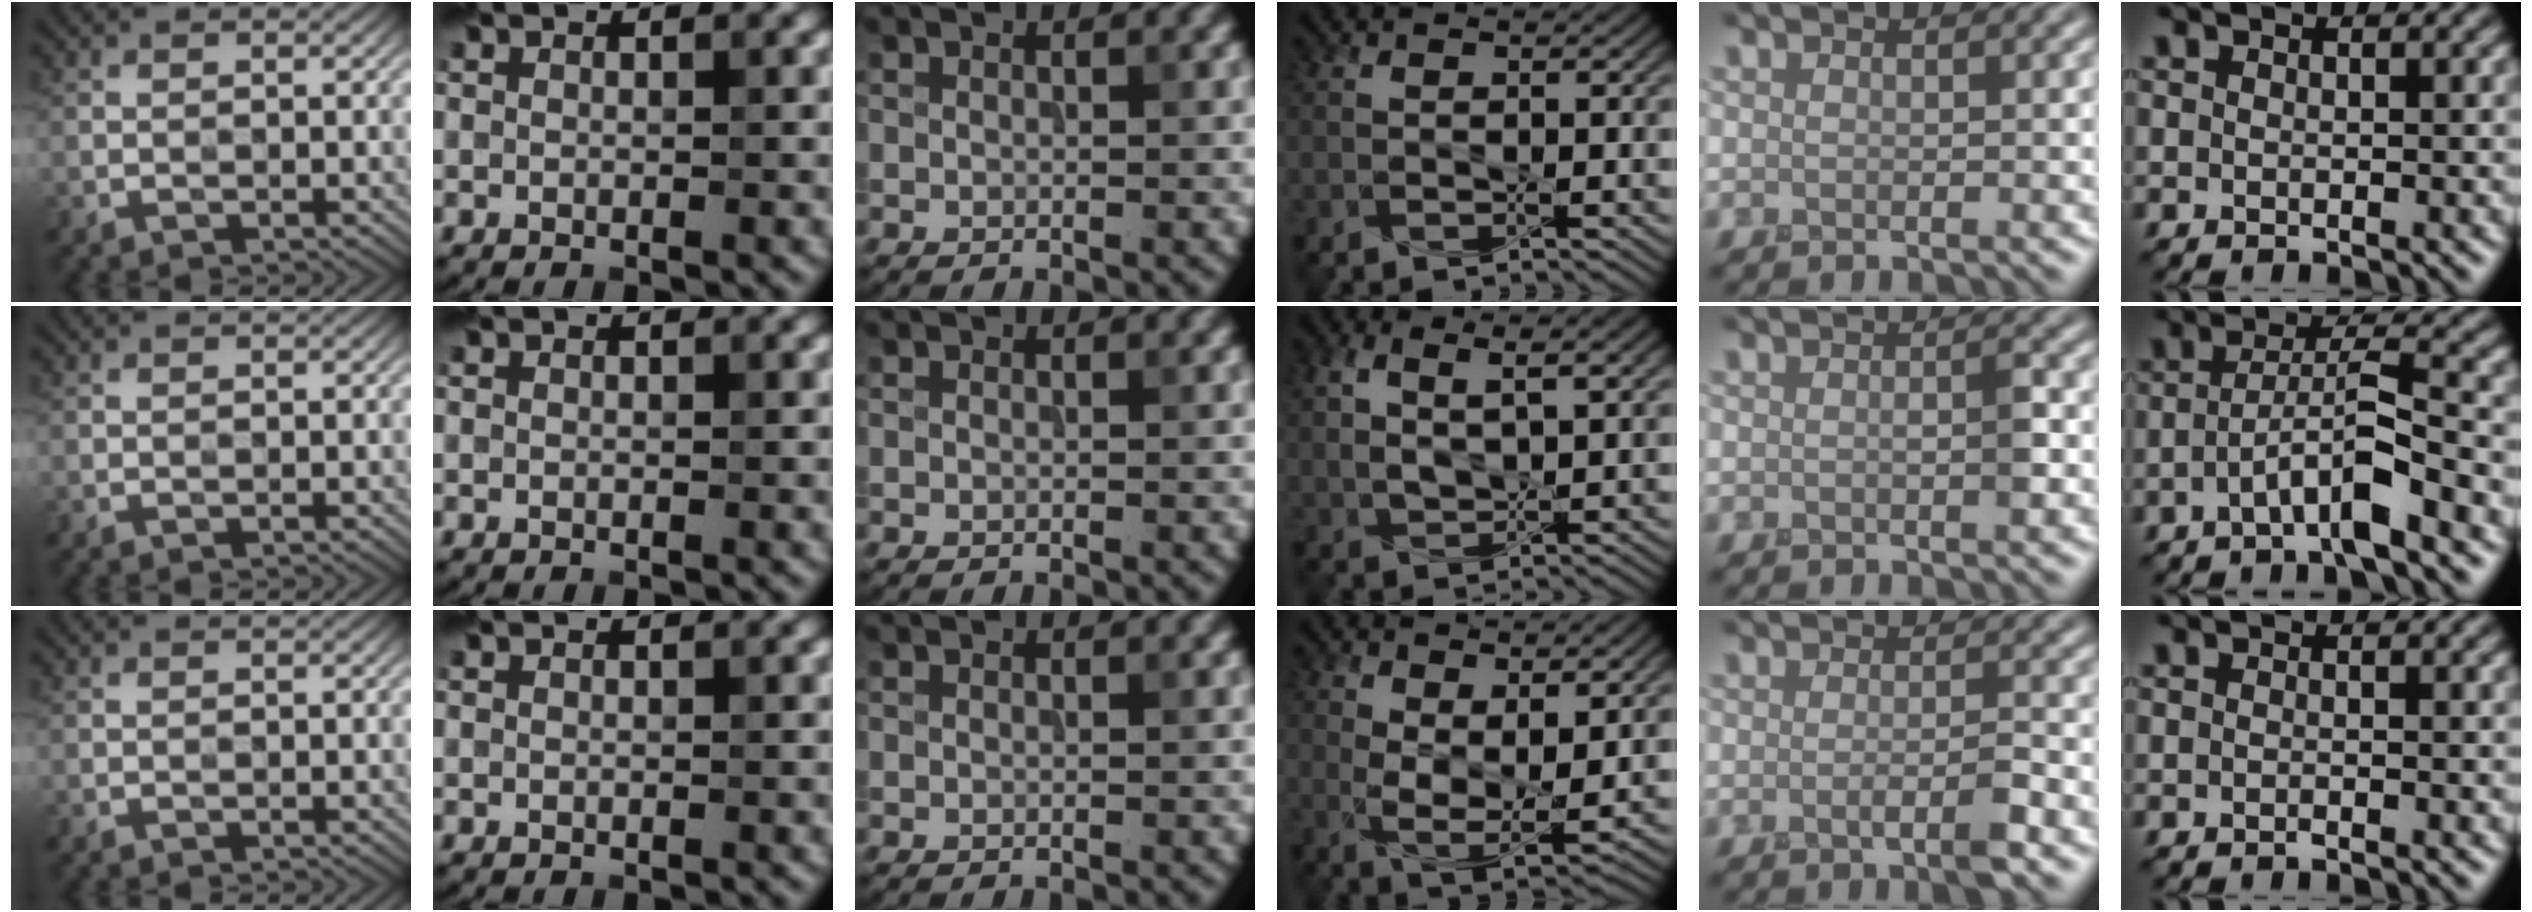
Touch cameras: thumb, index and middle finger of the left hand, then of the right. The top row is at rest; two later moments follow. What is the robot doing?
{"motion": "squeeze", "object": "air blower"}